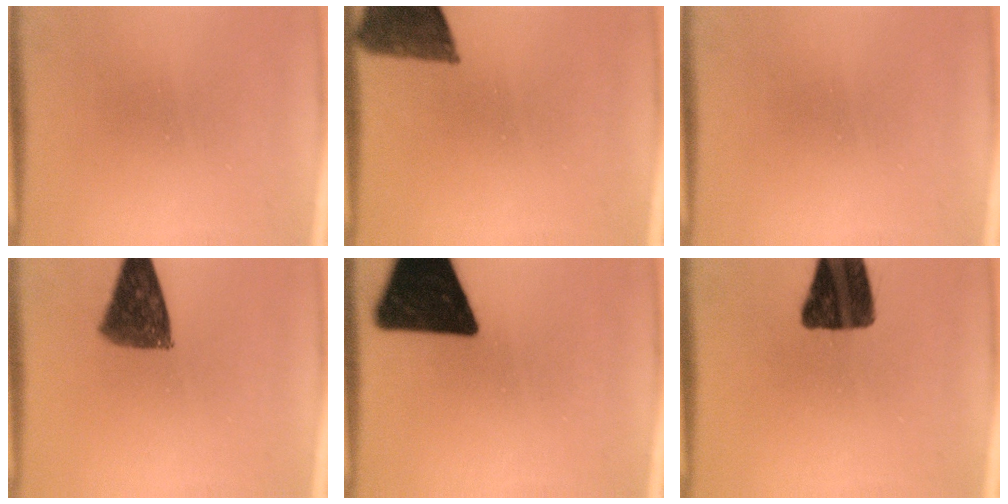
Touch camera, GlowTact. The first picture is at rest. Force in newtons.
{"total": 9.0}
{"total": 0.0}
{"total": 10.3}
{"total": 17.7}
{"total": 15.6}